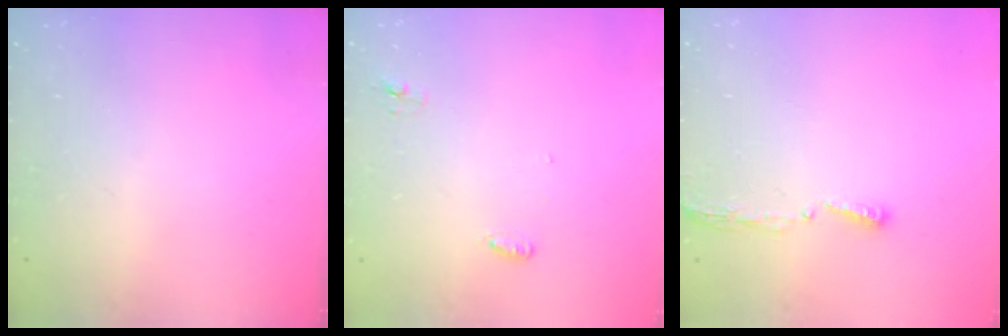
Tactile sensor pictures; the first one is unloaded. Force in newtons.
{"total": 3.6, "press": 3.5, "slide": 0.9}
{"total": 3.4, "press": 3.4, "slide": 0.4}